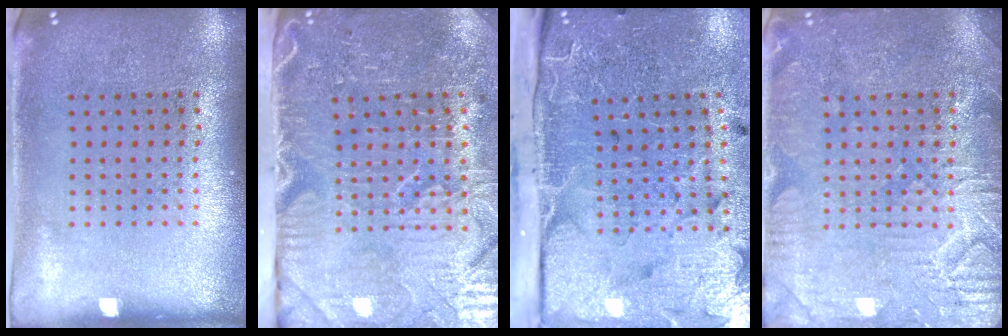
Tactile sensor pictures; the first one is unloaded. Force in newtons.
{"total": 5.3, "press": 4.4, "slide": 2.9}
{"total": 4.9, "press": 4.0, "slide": 3.0}
{"total": 4.5, "press": 4.5, "slide": 0.6}